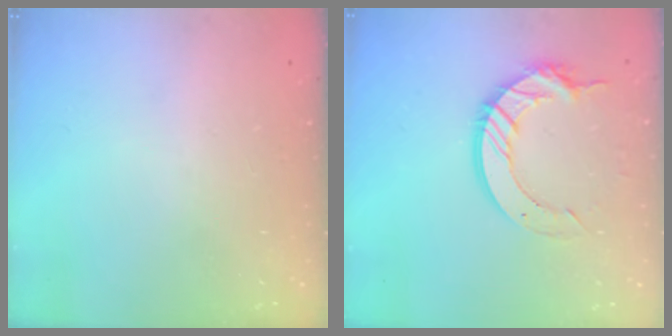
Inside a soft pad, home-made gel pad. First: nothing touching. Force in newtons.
{"total": 12.6, "press": 12.6, "slide": 1.2}